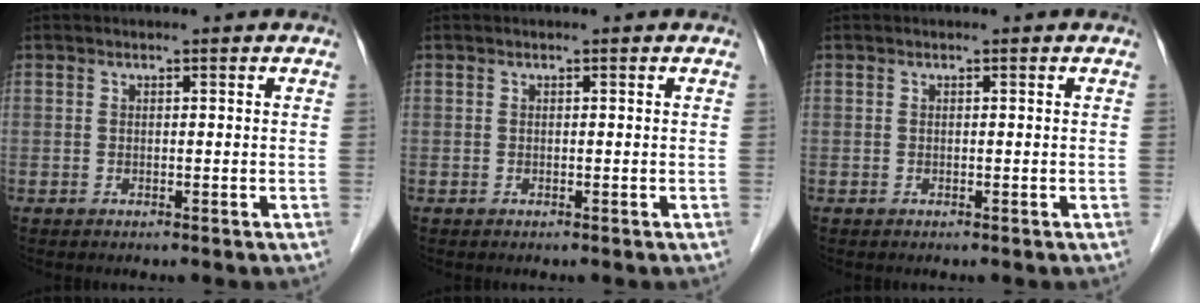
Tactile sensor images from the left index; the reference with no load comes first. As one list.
[{"total": 0.0}, {"total": 0.0}]